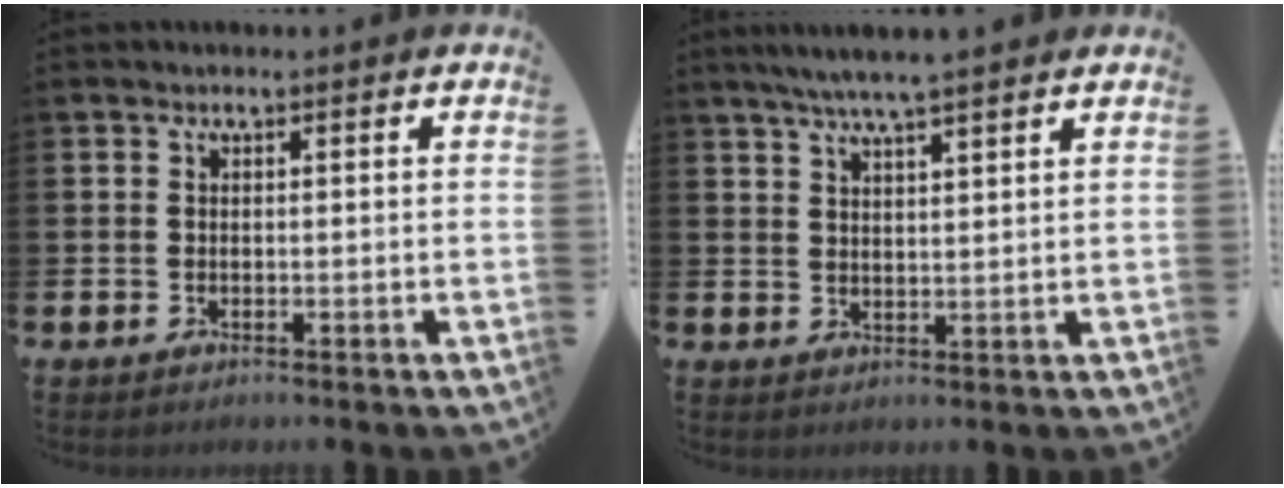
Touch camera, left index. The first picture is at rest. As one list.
[{"total": 5.2, "force": [4.7, -0.1, 2.1], "torque": [-0.052, -0.013, 0.084]}]